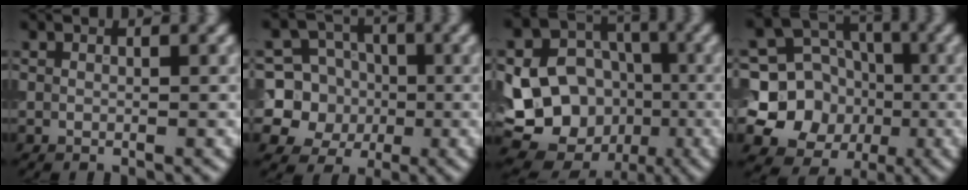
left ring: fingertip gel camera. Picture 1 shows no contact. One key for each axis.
{"total": 8.0, "fx": -0.2, "fy": 7.7, "fz": 2.2, "tx": -0.043, "ty": 0.025, "tz": -0.037}
{"total": 15.4, "fx": -3.2, "fy": 13.9, "fz": 5.8, "tx": -0.123, "ty": -0.031, "tz": -0.052}
{"total": 8.9, "fx": -1.0, "fy": 8.2, "fz": 3.4, "tx": -0.050, "ty": -0.014, "tz": -0.034}